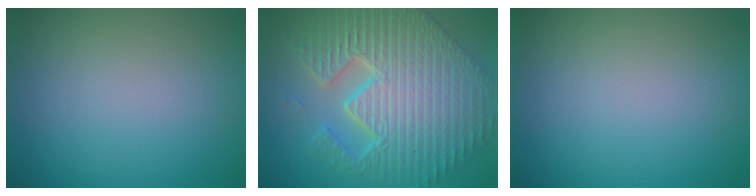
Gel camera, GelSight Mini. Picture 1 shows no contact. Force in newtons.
{"total": 12.1, "press": 8.1, "slide": 9.0}
{"total": 0.0}